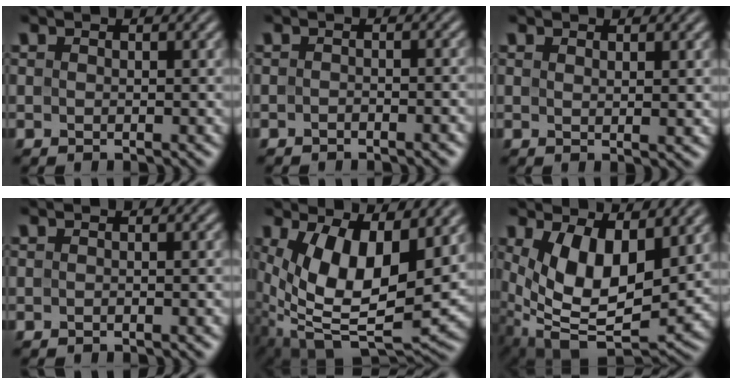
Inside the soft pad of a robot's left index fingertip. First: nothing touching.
{"total": 1.8, "force": [-1.3, 0.4, 1.1], "torque": [-0.013, 0.001, -0.017]}
{"total": 1.0, "force": [0.6, 0.1, 0.9], "torque": [-0.016, -0.003, 0.009]}
{"total": 1.4, "force": [-0.9, 0.2, 1.1], "torque": [-0.011, 0.000, -0.011]}
{"total": 11.9, "force": [2.3, 5.8, 10.2], "torque": [-0.198, -0.027, 0.045]}
{"total": 9.3, "force": [1.9, 4.7, 7.8], "torque": [-0.161, -0.019, 0.035]}